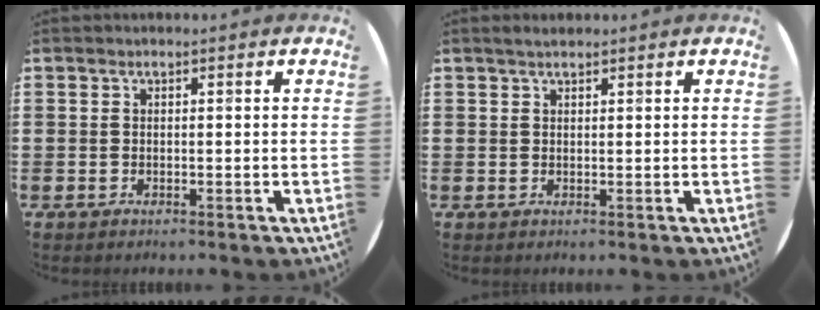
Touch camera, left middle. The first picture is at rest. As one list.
[{"total": 1.0, "force": [0.9, 0.2, 0.4], "torque": [-0.007, 0.004, 0.016]}]